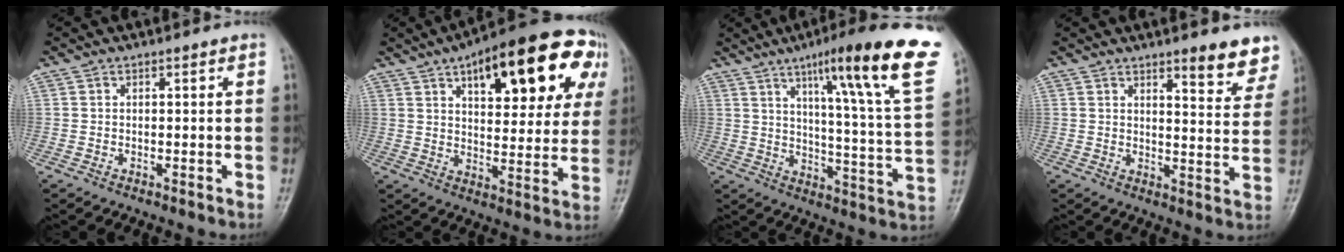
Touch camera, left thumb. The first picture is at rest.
{"total": 23.9, "force": [10.3, 10.1, 19.1], "torque": [-0.226, 0.005, 0.141]}
{"total": 24.2, "force": [13.8, 2.4, 19.7], "torque": [-0.260, -0.049, 0.190]}
{"total": 8.0, "force": [6.2, 2.1, 4.7], "torque": [-0.032, -0.041, 0.074]}